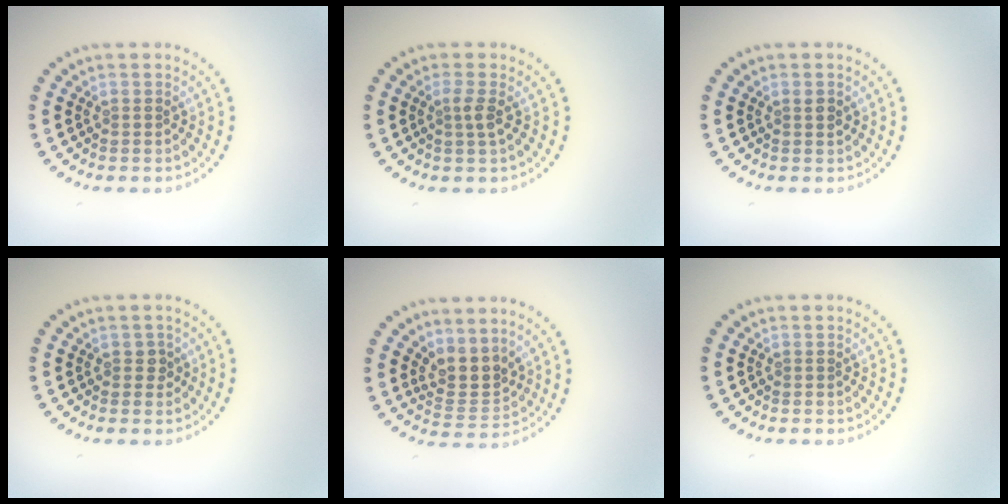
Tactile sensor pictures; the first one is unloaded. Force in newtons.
{"total": 1.4, "press": 1.1, "slide": 0.9}
{"total": 0.8, "press": 0.8, "slide": 0.3}
{"total": 0.9, "press": 0.9, "slide": 0.3}
{"total": 2.8, "press": 2.0, "slide": 1.9}
{"total": 0.0}